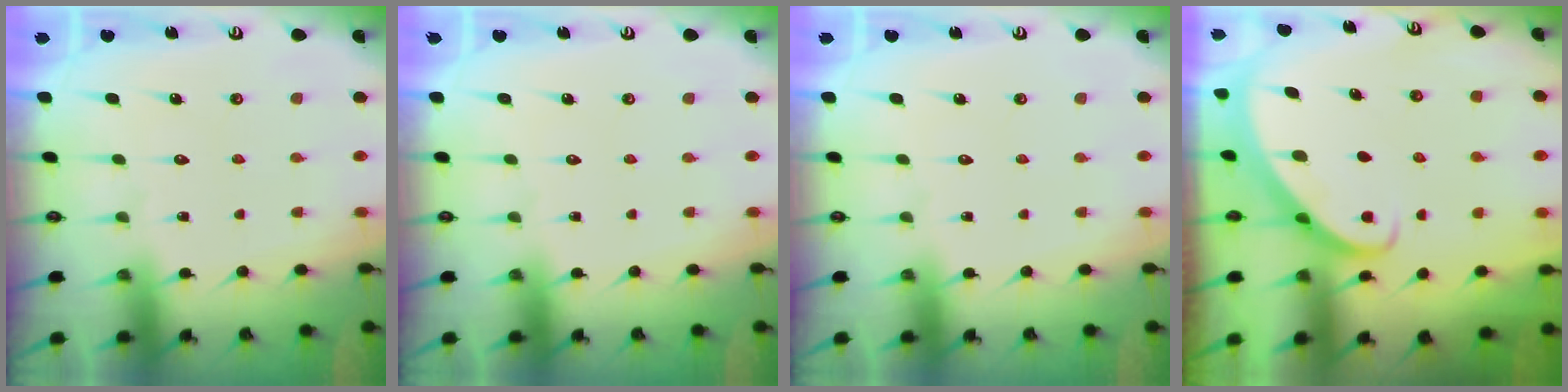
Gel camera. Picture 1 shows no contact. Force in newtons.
{"total": 0.0}
{"total": 0.0}
{"total": 2.8, "press": 2.8, "slide": 0.2}